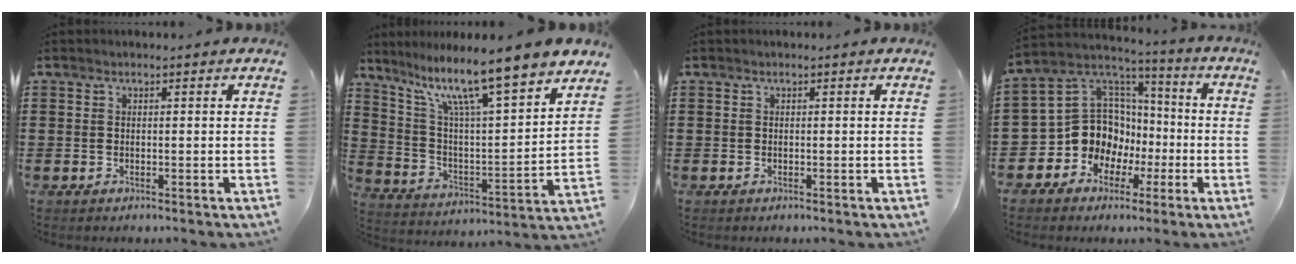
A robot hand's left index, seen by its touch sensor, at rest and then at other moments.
{"total": 11.7, "force": [9.4, 0.7, 6.9], "torque": [-0.160, -0.063, 0.153]}
{"total": 0.0}
{"total": 12.1, "force": [-2.8, 11.1, 4.0], "torque": [-0.117, -0.009, -0.044]}